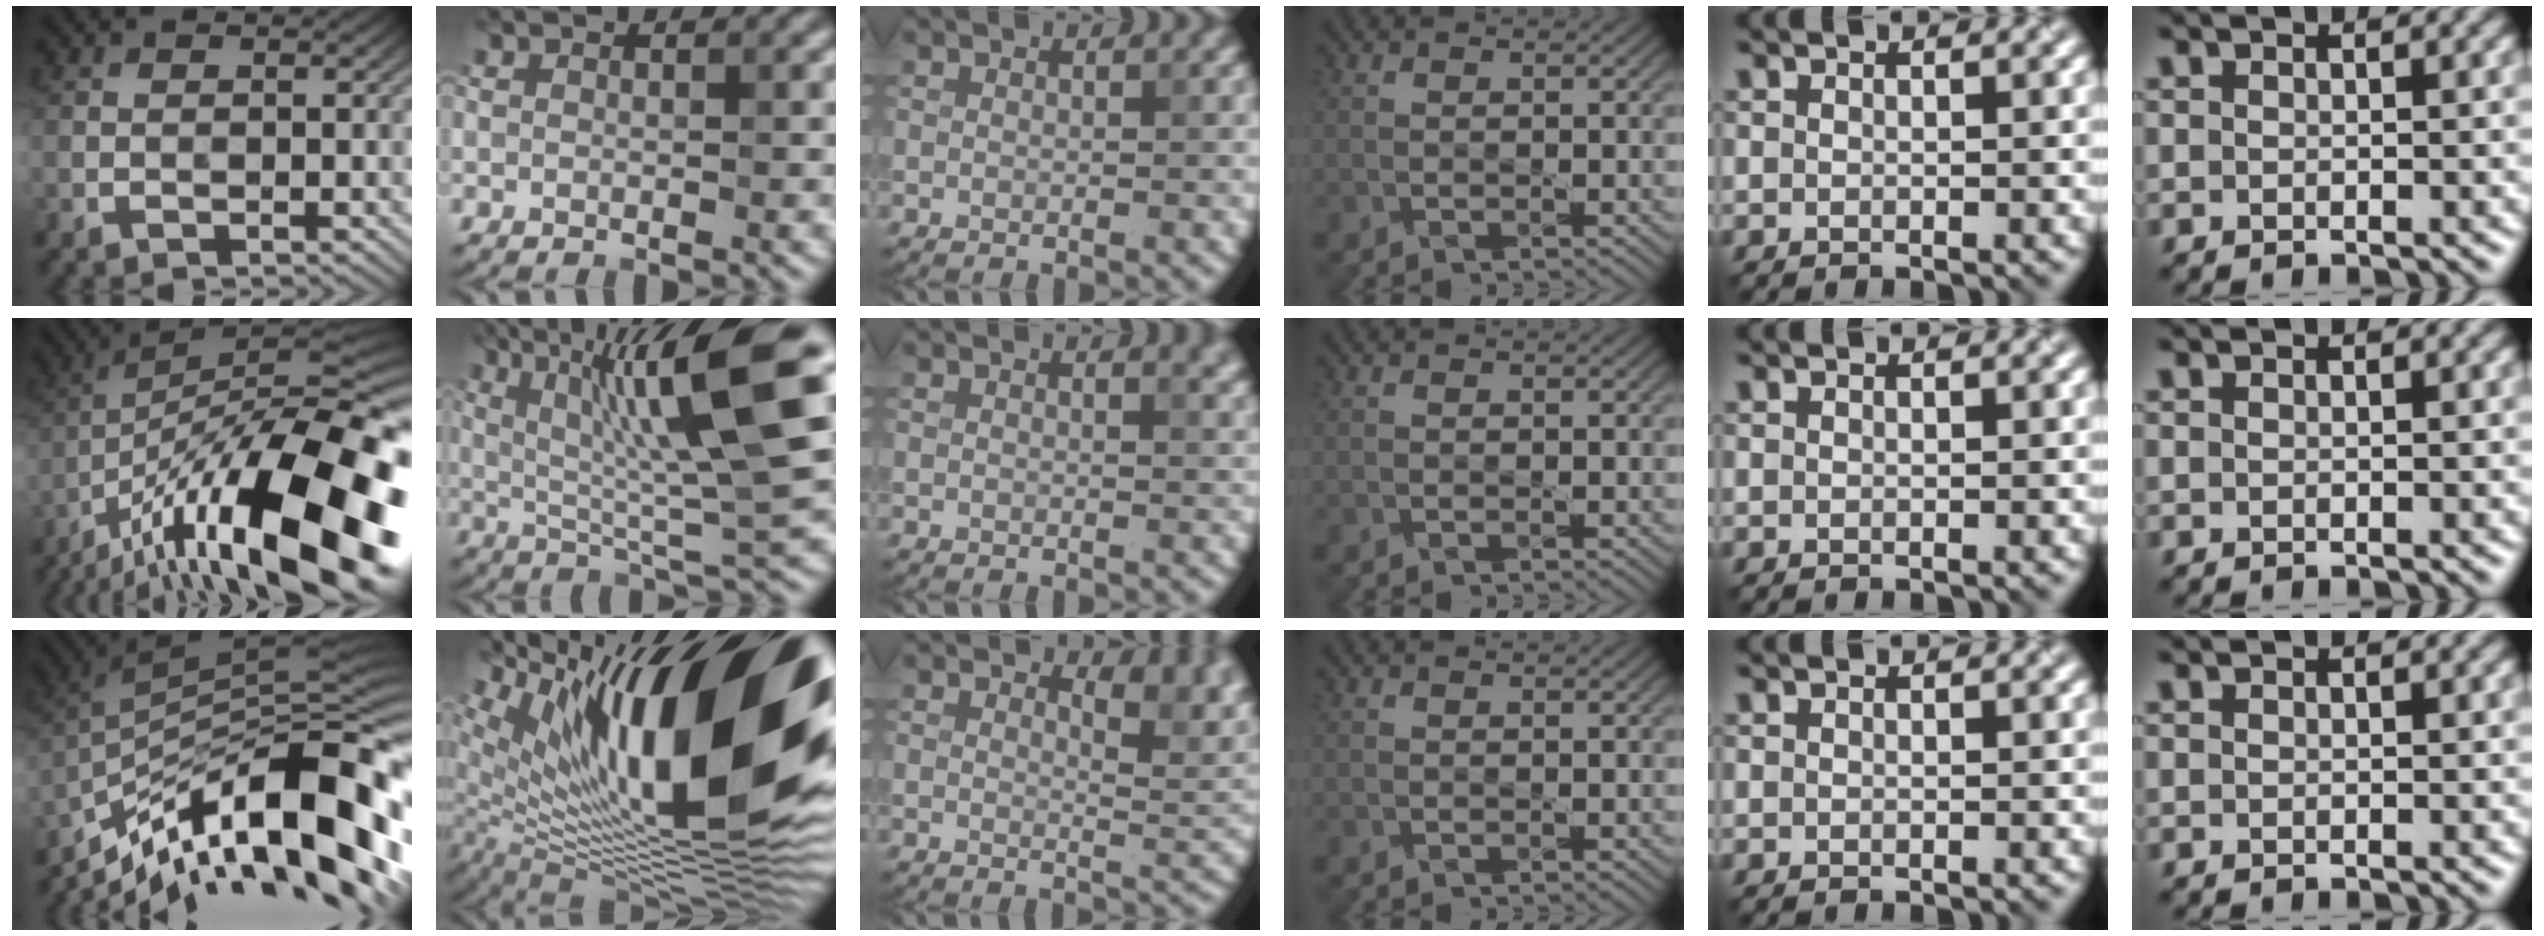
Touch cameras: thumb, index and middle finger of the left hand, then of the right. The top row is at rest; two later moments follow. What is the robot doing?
{"motion": "dispense", "object": "syringe"}